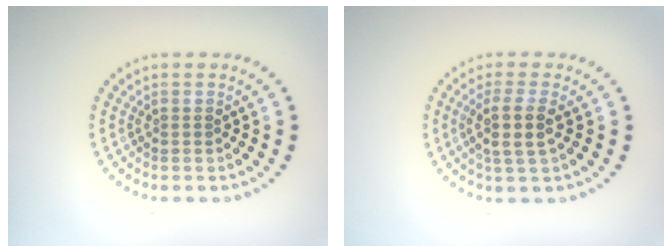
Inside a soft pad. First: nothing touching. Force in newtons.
{"total": 2.9, "press": 2.4, "slide": 1.5}